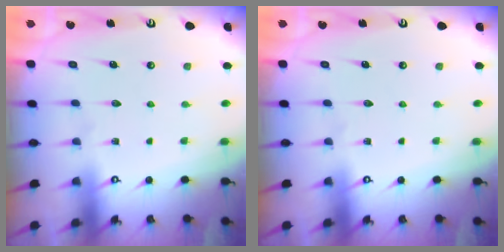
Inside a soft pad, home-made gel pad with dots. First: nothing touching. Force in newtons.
{"total": 0.0}